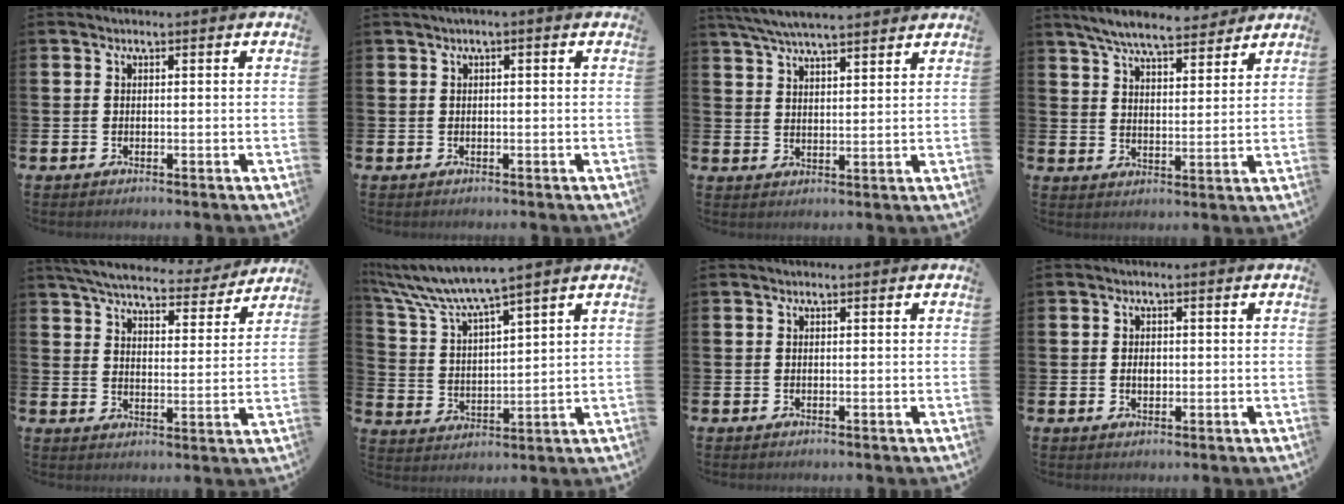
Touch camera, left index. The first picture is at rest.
{"total": 0.7, "force": [-0.2, 0.1, 0.6], "torque": [-0.017, 0.004, -0.002]}
{"total": 6.0, "force": [5.7, 0.6, 1.7], "torque": [-0.057, -0.017, 0.106]}
{"total": 7.1, "force": [6.6, 1.4, 2.3], "torque": [-0.058, -0.031, 0.116]}
{"total": 6.4, "force": [6.0, 1.3, 2.0], "torque": [-0.055, -0.035, 0.100]}
{"total": 7.1, "force": [6.5, 0.0, 3.0], "torque": [-0.090, -0.034, 0.111]}
{"total": 0.0}
{"total": 1.6, "force": [0.0, 1.2, 1.2], "torque": [-0.002, -0.002, -0.007]}